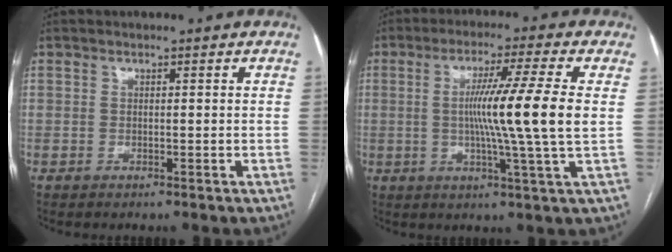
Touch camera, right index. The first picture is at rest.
{"total": 12.1, "force": [0.6, -2.0, 11.9], "torque": [-0.205, -0.009, 0.007]}